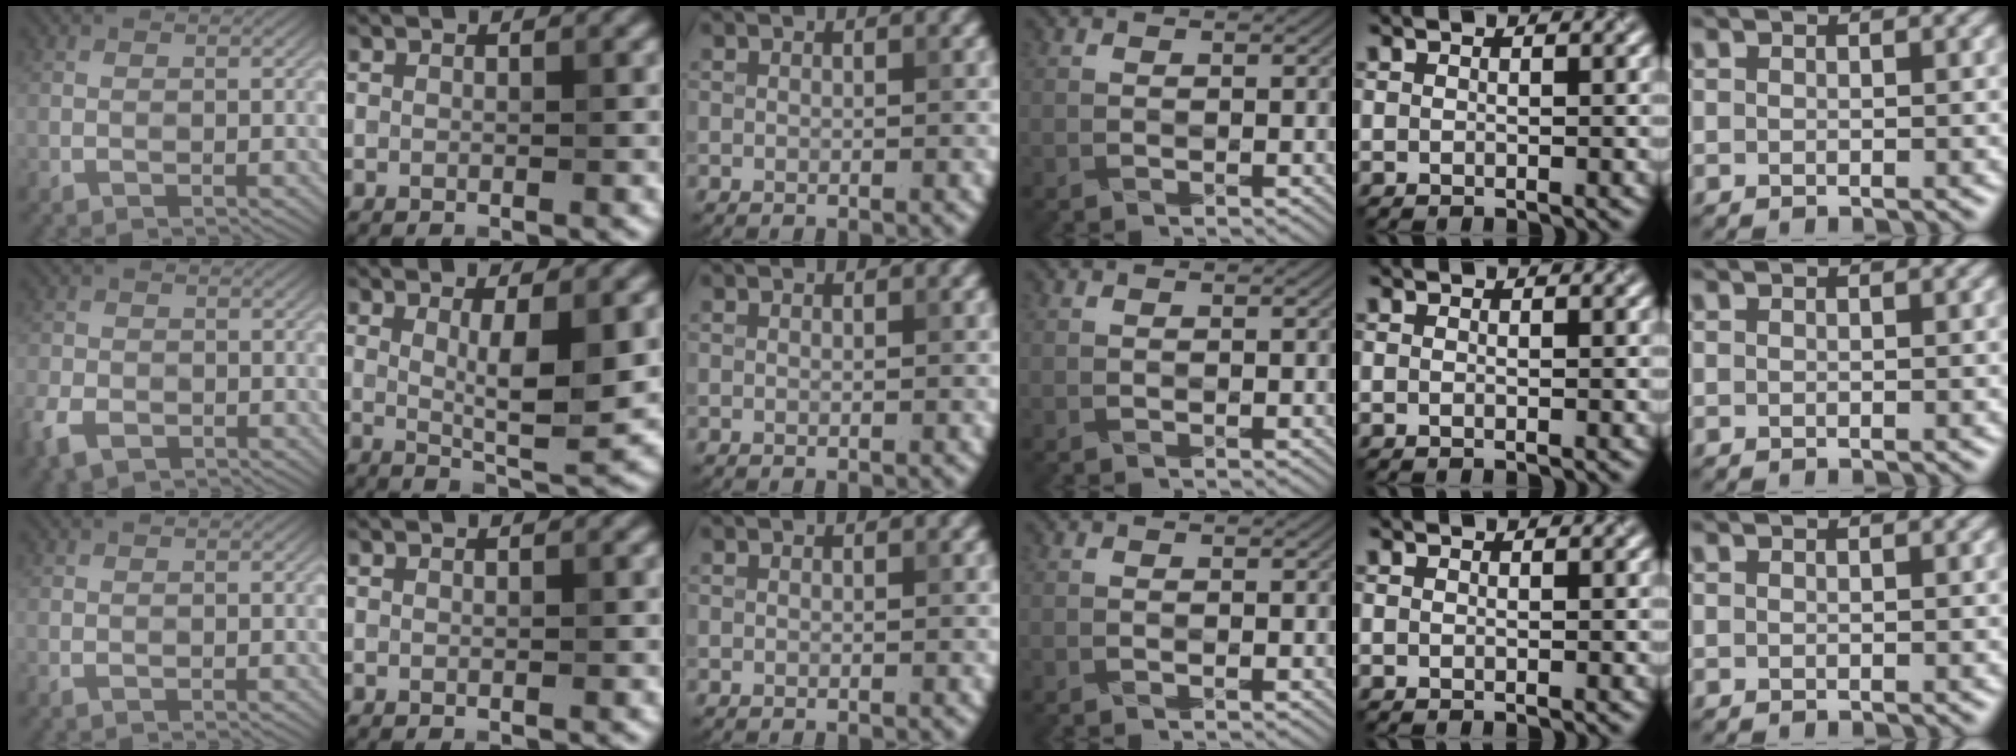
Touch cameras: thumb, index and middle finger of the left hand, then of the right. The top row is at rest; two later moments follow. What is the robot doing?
{"motion": "wrap", "object": "napkin"}